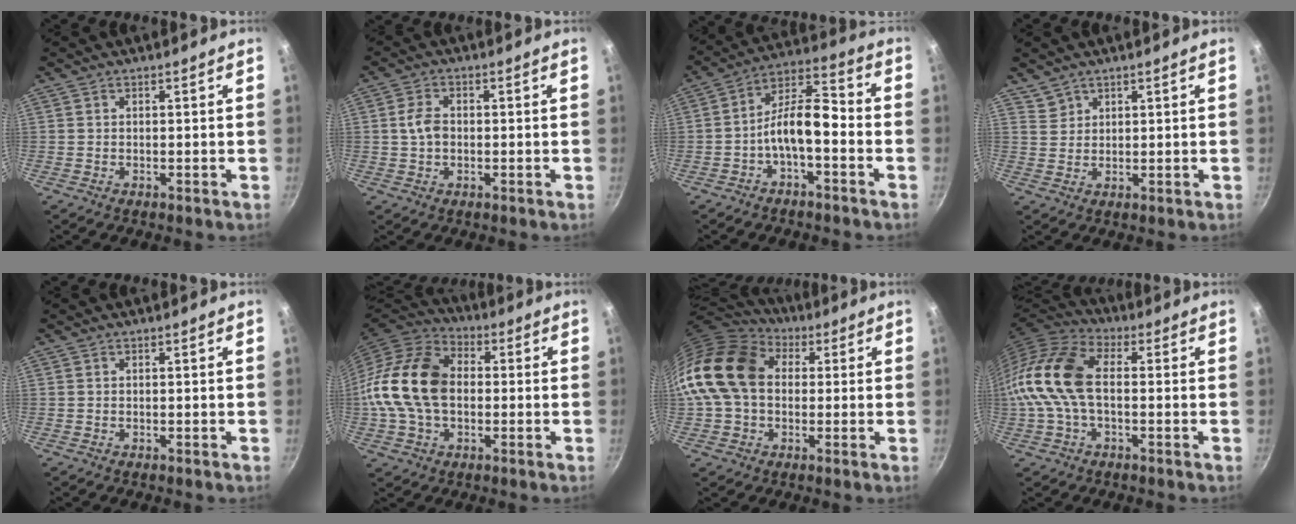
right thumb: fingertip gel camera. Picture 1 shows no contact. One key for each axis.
{"total": 4.1, "fx": -0.1, "fy": 2.9, "fz": 2.9, "tx": -0.052, "ty": 0.011, "tz": -0.005}
{"total": 9.8, "fx": -3.4, "fy": 4.3, "fz": 8.2, "tx": -0.133, "ty": 0.056, "tz": -0.065}
{"total": 2.6, "fx": 2.1, "fy": 1.5, "fz": -0.1, "tx": 0.018, "ty": 0.005, "tz": 0.045}
{"total": 0.0}
{"total": 18.6, "fx": -0.2, "fy": 13.0, "fz": 13.3, "tx": -0.239, "ty": 0.031, "tz": -0.018}
{"total": 19.4, "fx": 2.3, "fy": 14.4, "fz": 12.8, "tx": -0.235, "ty": 0.037, "tz": 0.029}
{"total": 14.1, "fx": -0.2, "fy": 8.2, "fz": 11.5, "tx": -0.223, "ty": 0.036, "tz": -0.024}